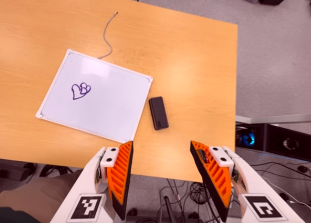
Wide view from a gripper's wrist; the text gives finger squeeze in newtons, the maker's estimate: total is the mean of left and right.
{"total": 0.0}